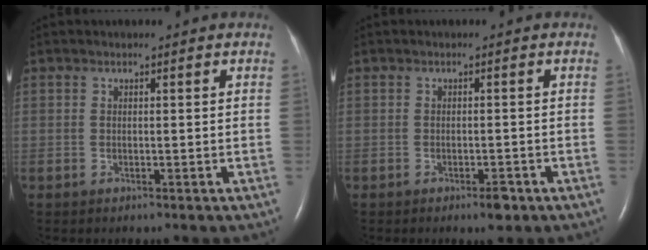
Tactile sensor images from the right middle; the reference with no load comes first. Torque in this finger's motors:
{"motor_torque": [0.37, -0.38, 0.10, 0.02]}